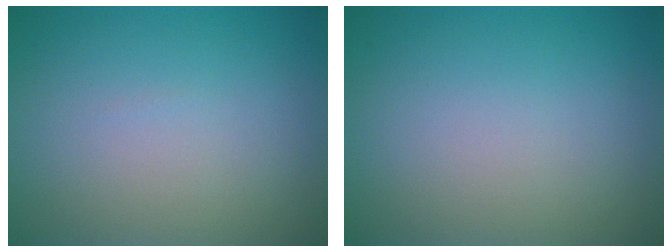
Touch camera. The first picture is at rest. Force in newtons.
{"total": 0.0}